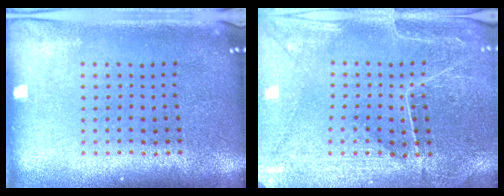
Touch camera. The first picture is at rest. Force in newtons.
{"total": 1.1, "press": 1.0, "slide": 0.4}